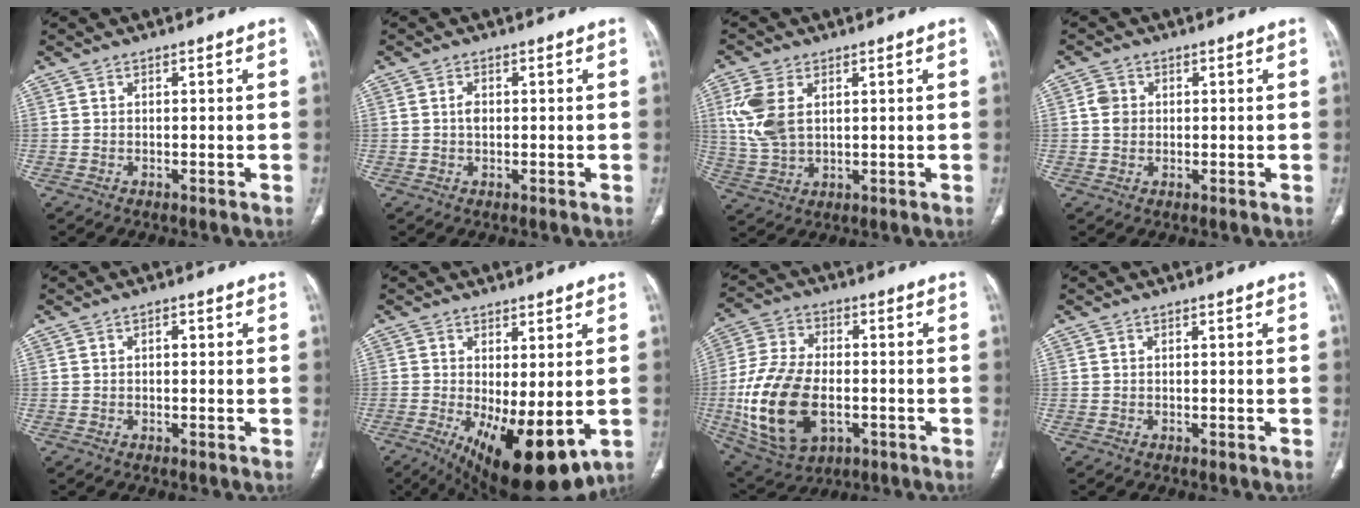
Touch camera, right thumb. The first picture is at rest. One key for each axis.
{"total": 1.8, "fx": 0.1, "fy": 1.2, "fz": 1.3, "tx": -0.023, "ty": 0.002, "tz": 0.002}
{"total": 9.0, "fx": 2.5, "fy": 5.5, "fz": 6.7, "tx": -0.151, "ty": -0.003, "tz": 0.058}
{"total": 3.0, "fx": 0.4, "fy": 2.6, "fz": 1.5, "tx": -0.017, "ty": 0.002, "tz": 0.006}
{"total": 1.3, "fx": 0.2, "fy": 0.8, "fz": 1.0, "tx": -0.014, "ty": 0.005, "tz": 0.000}
{"total": 14.7, "fx": -3.8, "fy": 5.8, "fz": 13.0, "tx": -0.201, "ty": -0.026, "tz": -0.037}
{"total": 19.8, "fx": -3.8, "fy": 12.1, "fz": 15.2, "tx": -0.298, "ty": 0.004, "tz": -0.054}
{"total": 0.0}